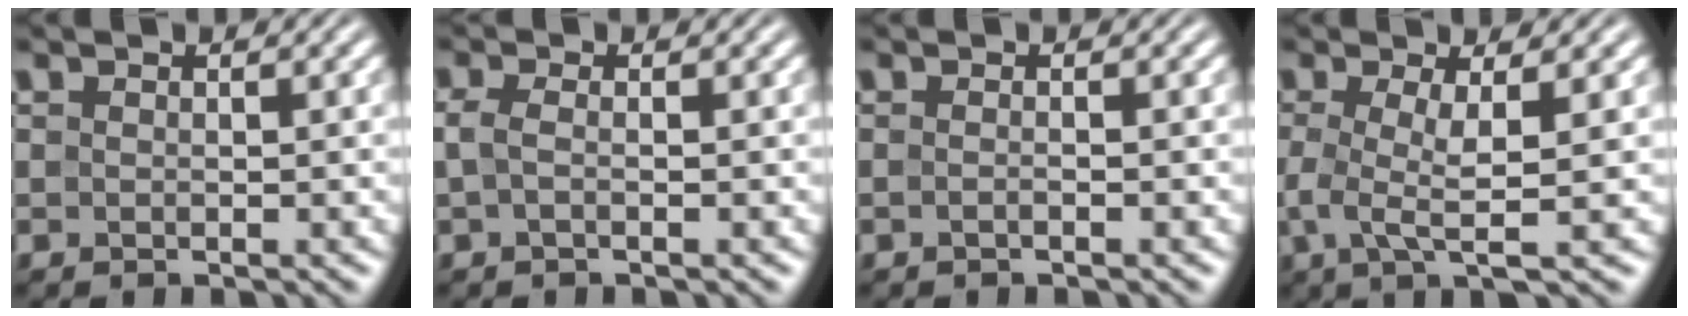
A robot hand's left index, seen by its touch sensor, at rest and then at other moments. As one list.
[{"total": 1.3, "force": [-0.3, 0.4, 1.2], "torque": [-0.030, 0.000, -0.009]}, {"total": 0.7, "force": [-0.5, 0.0, 0.5], "torque": [-0.012, -0.001, -0.011]}, {"total": 3.9, "force": [-0.3, 0.7, 3.8], "torque": [-0.081, -0.003, -0.008]}]